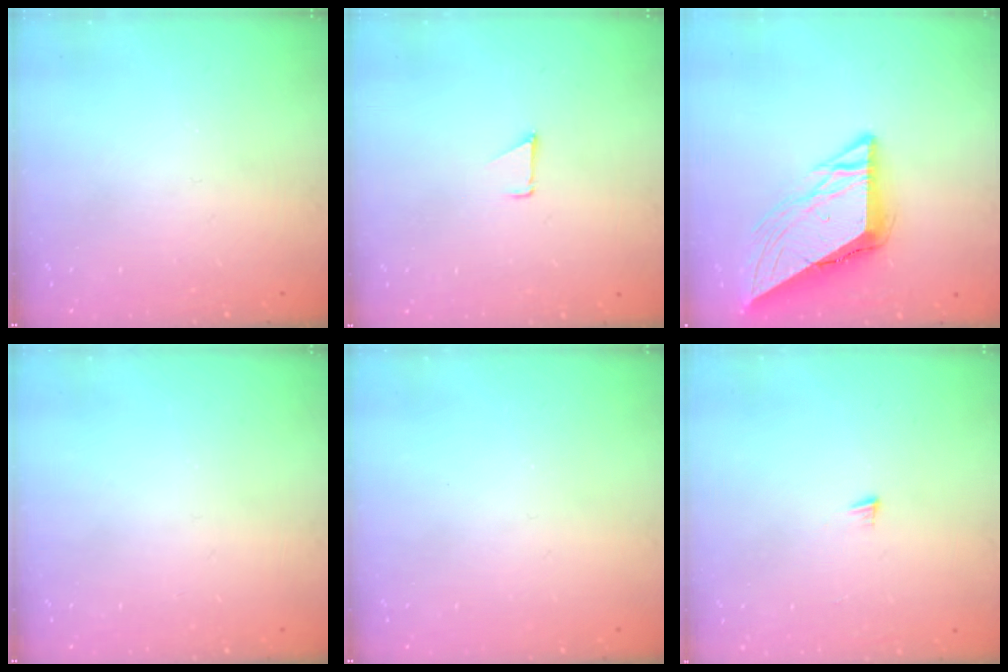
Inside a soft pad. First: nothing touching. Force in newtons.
{"total": 0.9, "press": 0.8, "slide": 0.1}
{"total": 12.0, "press": 12.0, "slide": 1.3}
{"total": 0.0}
{"total": 0.0}
{"total": 5.2, "press": 5.2, "slide": 0.3}